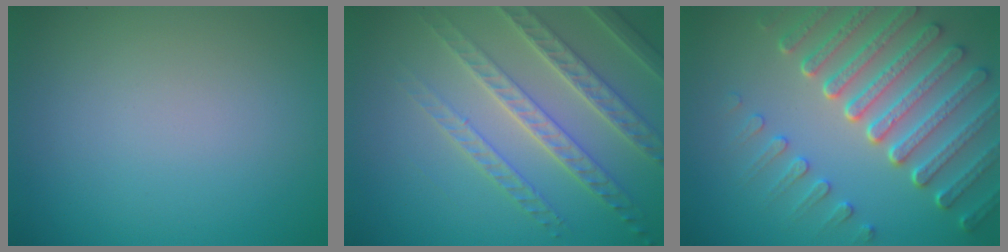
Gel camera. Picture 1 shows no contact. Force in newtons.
{"total": 4.7, "press": 4.3, "slide": 1.8}
{"total": 7.5, "press": 5.6, "slide": 5.0}